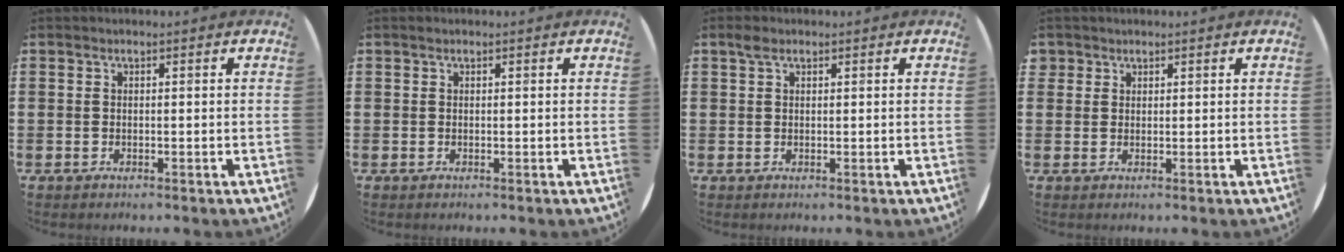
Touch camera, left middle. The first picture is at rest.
{"total": 0.0}
{"total": 1.3, "force": [0.8, 0.7, 0.6], "torque": [-0.007, 0.002, 0.013]}
{"total": 1.3, "force": [1.1, 0.8, 0.0], "torque": [-0.003, 0.003, 0.022]}